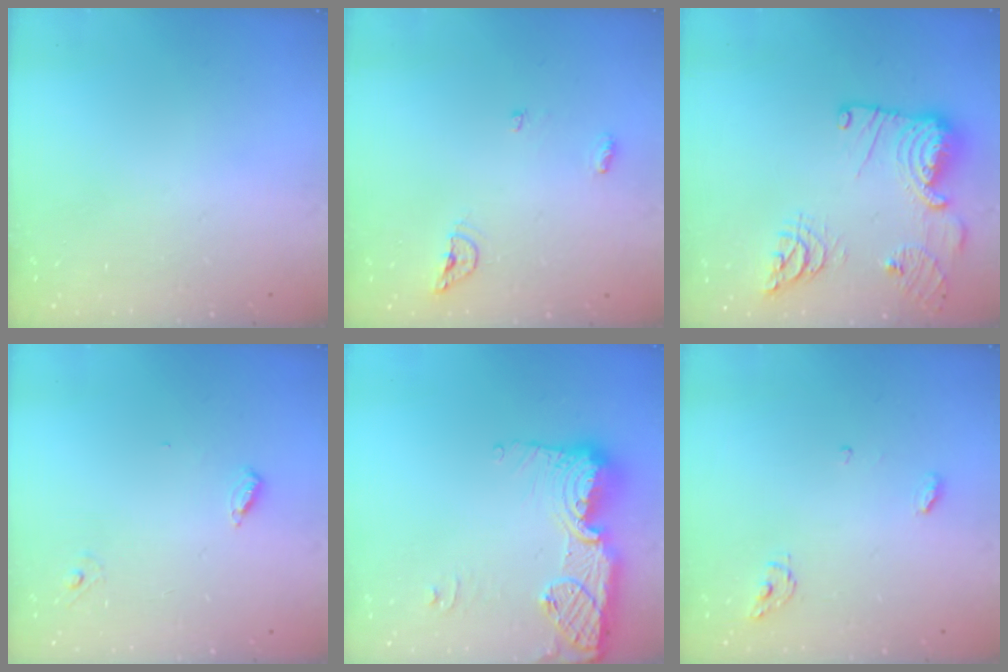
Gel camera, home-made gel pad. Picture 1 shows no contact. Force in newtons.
{"total": 5.9, "press": 5.8, "slide": 1.0}
{"total": 18.8, "press": 18.6, "slide": 2.3}
{"total": 4.6, "press": 4.6, "slide": 0.4}
{"total": 16.5, "press": 16.5, "slide": 1.1}
{"total": 3.8, "press": 3.8, "slide": 0.3}